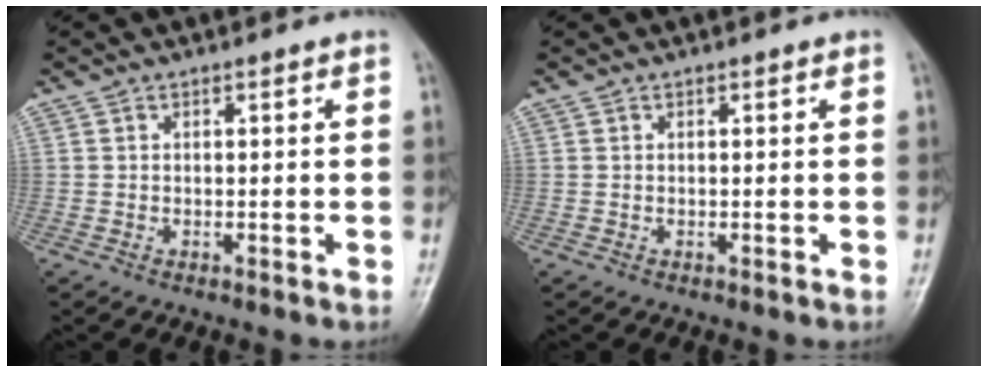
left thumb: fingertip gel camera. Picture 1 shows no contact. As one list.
[{"total": 0.0}]